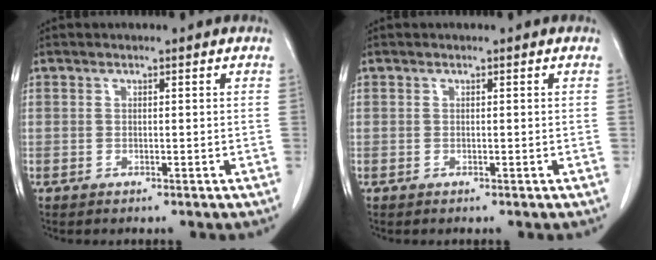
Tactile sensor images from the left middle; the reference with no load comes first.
{"total": 0.0}